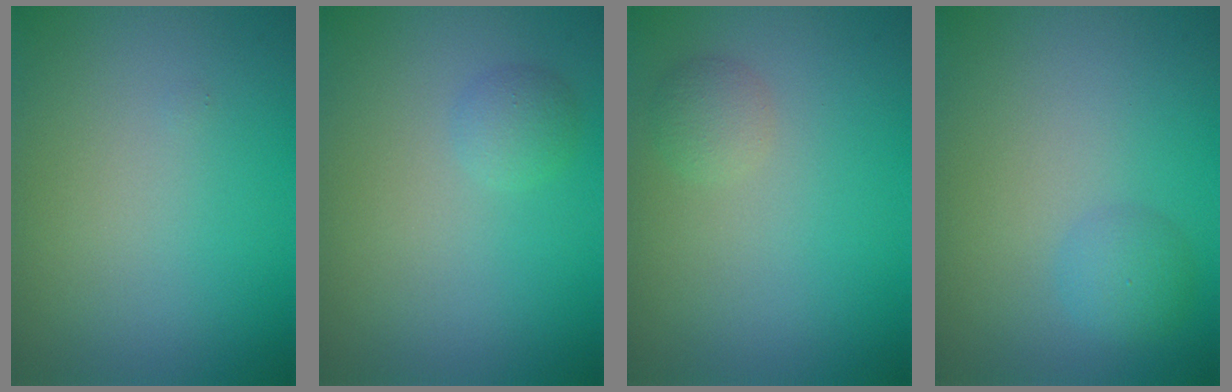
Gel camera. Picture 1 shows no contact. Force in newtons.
{"total": 1.3, "press": 1.3, "slide": 0.1}
{"total": 1.3, "press": 1.3, "slide": 0.0}
{"total": 1.9, "press": 1.9, "slide": 0.1}